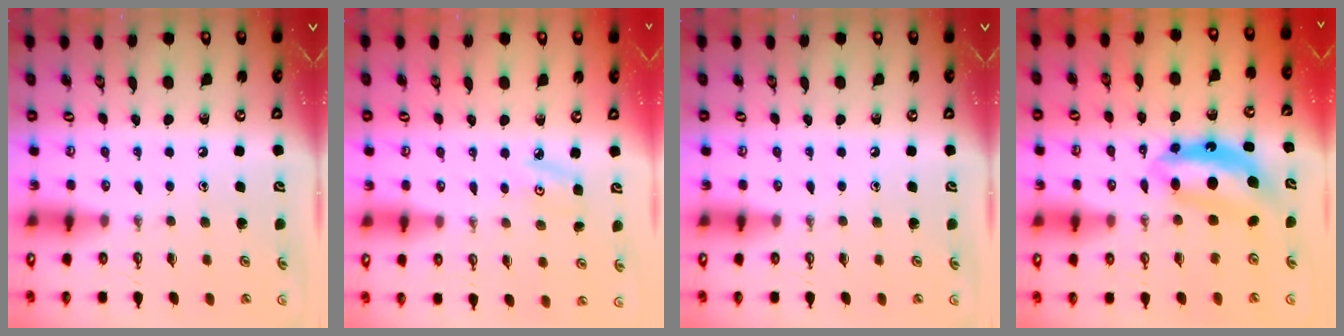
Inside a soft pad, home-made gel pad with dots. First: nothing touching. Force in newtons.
{"total": 4.3, "press": 4.3, "slide": 0.5}
{"total": 0.0}
{"total": 6.9, "press": 6.8, "slide": 0.6}